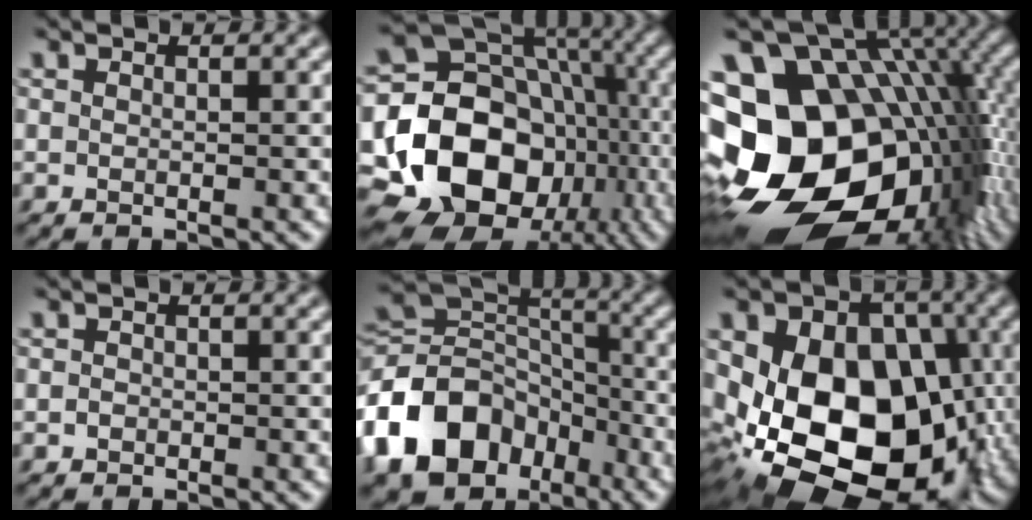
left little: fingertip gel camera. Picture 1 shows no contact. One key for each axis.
{"total": 18.9, "fx": -5.2, "fy": 15.7, "fz": 9.1, "tx": -0.162, "ty": -0.011, "tz": -0.096}
{"total": 20.5, "fx": -3.6, "fy": 14.4, "fz": 14.2, "tx": -0.284, "ty": -0.026, "tz": -0.039}
{"total": 0.6, "fx": -0.3, "fy": 0.5, "fz": 0.1, "tx": -0.001, "ty": -0.002, "tz": -0.006}
{"total": 12.8, "fx": -5.9, "fy": 9.3, "fz": 6.6, "tx": -0.154, "ty": 0.004, "tz": -0.120}
{"total": 18.6, "fx": -2.4, "fy": 13.4, "fz": 12.7, "tx": -0.179, "ty": -0.013, "tz": -0.055}